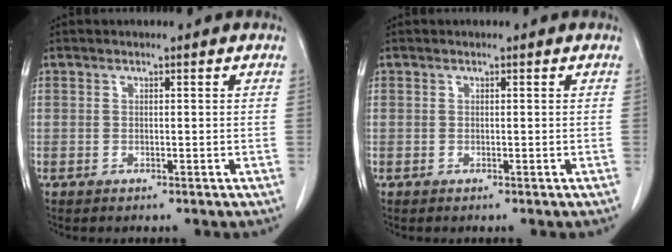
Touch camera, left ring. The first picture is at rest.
{"total": 0.0}